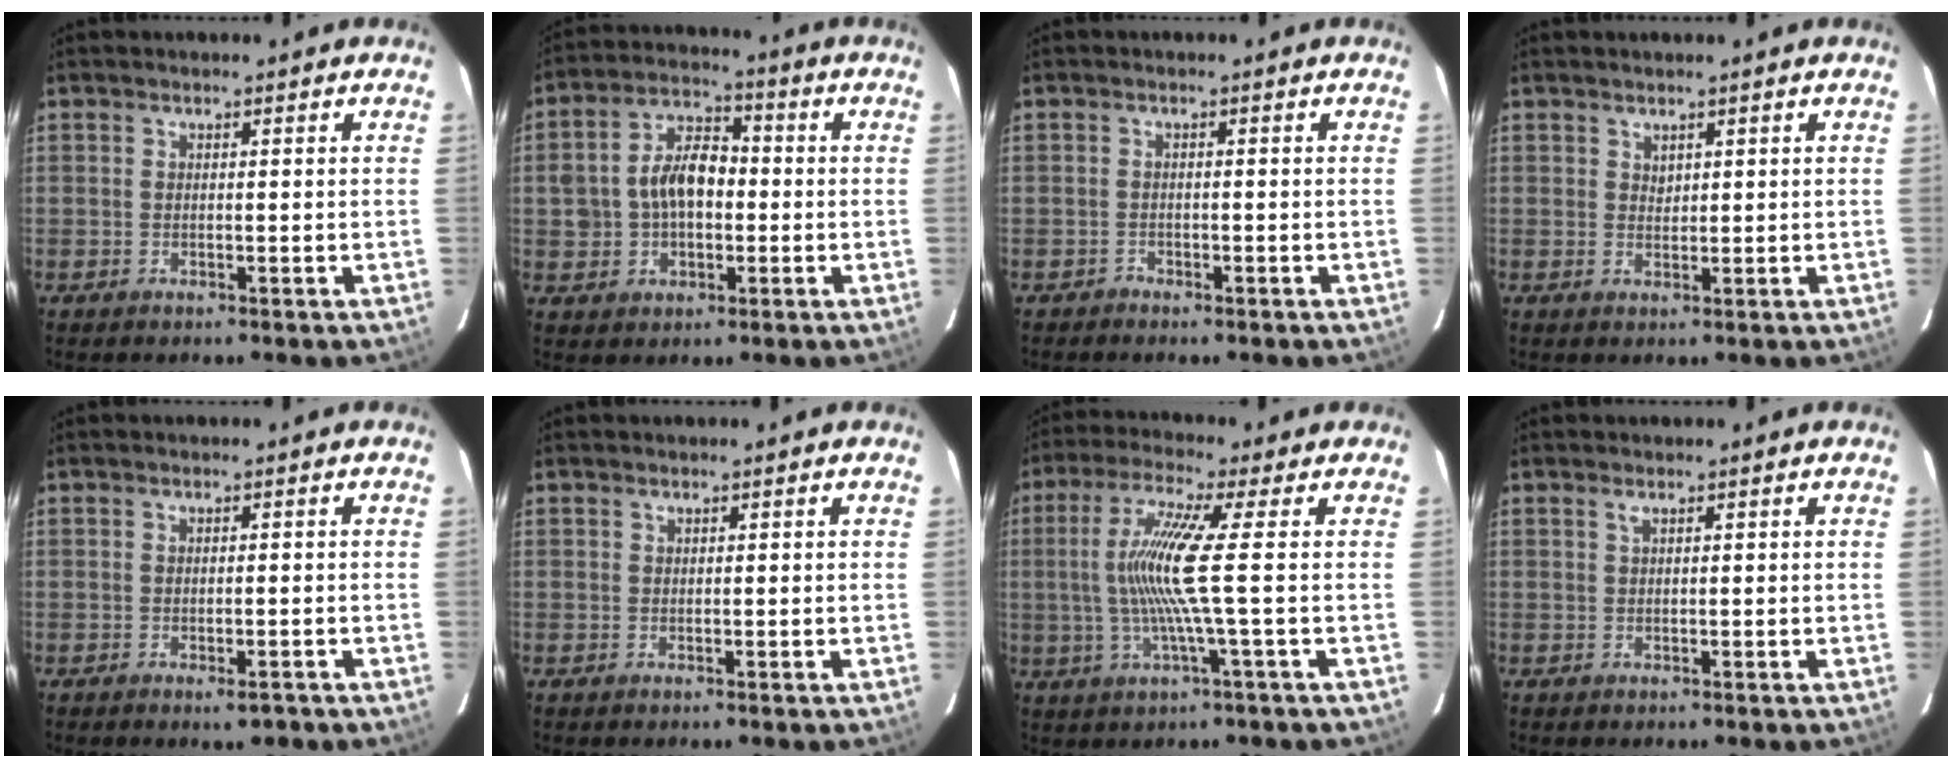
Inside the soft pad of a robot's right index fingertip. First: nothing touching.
{"total": 9.9, "force": [-0.4, 6.6, 7.3], "torque": [-0.144, 0.027, -0.002]}
{"total": 1.3, "force": [-1.2, 0.5, 0.2], "torque": [-0.011, 0.002, -0.018]}
{"total": 1.0, "force": [0.9, 0.5, 0.2], "torque": [-0.001, 0.002, 0.017]}
{"total": 2.4, "force": [-1.6, 1.0, 1.5], "torque": [-0.027, -0.001, -0.019]}
{"total": 0.0}
{"total": 10.3, "force": [-0.3, -1.9, 10.1], "torque": [-0.203, -0.004, -0.003]}
{"total": 0.6, "force": [0.3, -0.3, 0.4], "torque": [-0.008, 0.002, 0.006]}